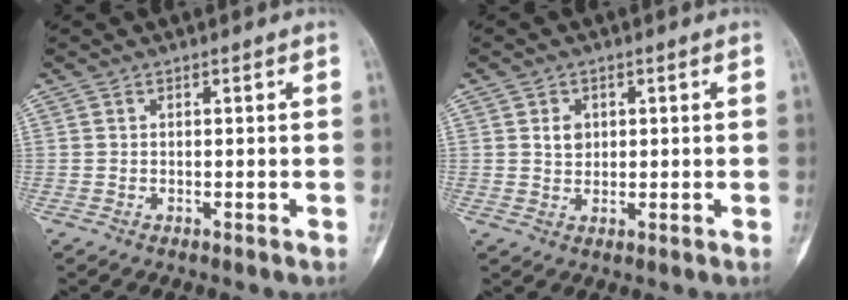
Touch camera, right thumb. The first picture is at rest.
{"total": 2.8, "force": [0.8, 2.2, 1.5], "torque": [-0.012, -0.002, 0.014]}